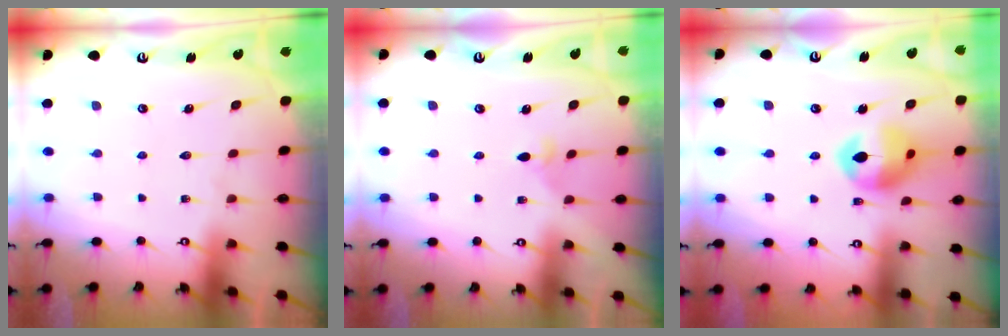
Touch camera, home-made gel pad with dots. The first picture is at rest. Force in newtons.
{"total": 3.2, "press": 3.2, "slide": 0.4}
{"total": 13.2, "press": 13.2, "slide": 1.6}